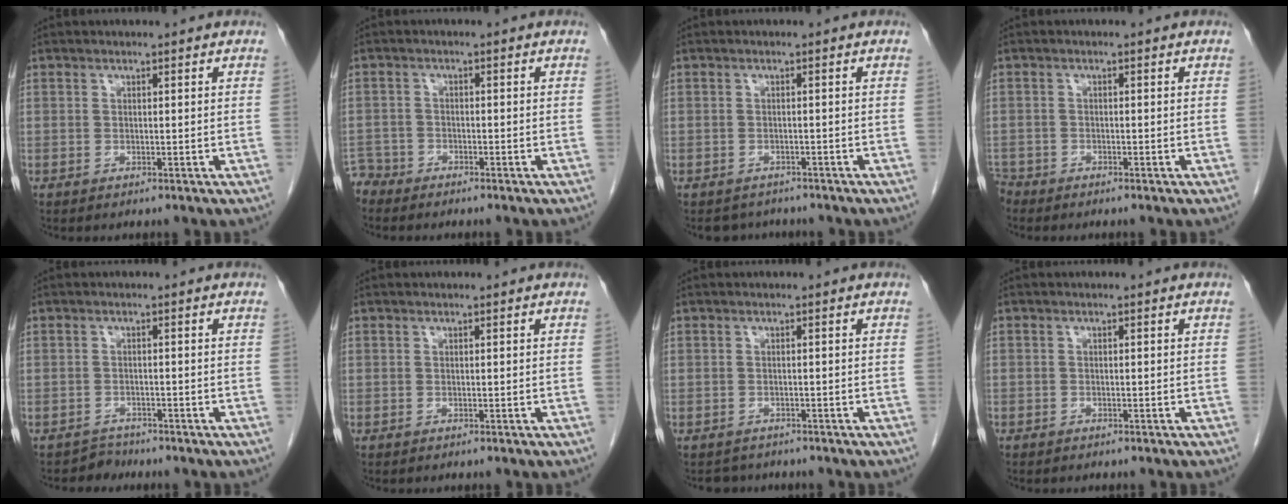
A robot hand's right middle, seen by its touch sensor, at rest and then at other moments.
{"total": 3.2, "force": [-3.0, 0.9, -0.6], "torque": [0.014, -0.002, -0.059]}
{"total": 3.3, "force": [-3.0, 1.5, -0.1], "torque": [0.001, 0.001, -0.043]}
{"total": 2.3, "force": [-2.1, 0.8, 0.0], "torque": [0.002, -0.002, -0.040]}
{"total": 1.7, "force": [-1.4, 0.4, -0.9], "torque": [0.021, -0.003, -0.026]}
{"total": 0.0}
{"total": 2.4, "force": [-2.2, 1.1, -0.2], "torque": [-0.001, -0.001, -0.032]}
{"total": 0.5, "force": [-0.4, 0.4, 0.0], "torque": [-0.001, 0.004, -0.006]}